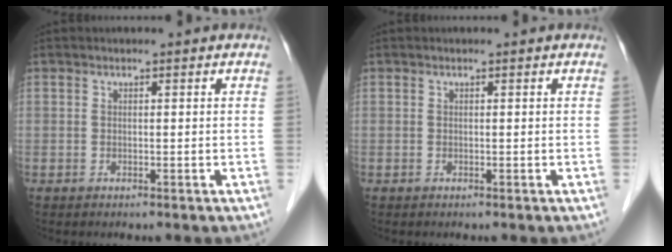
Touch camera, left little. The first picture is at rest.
{"total": 0.0}